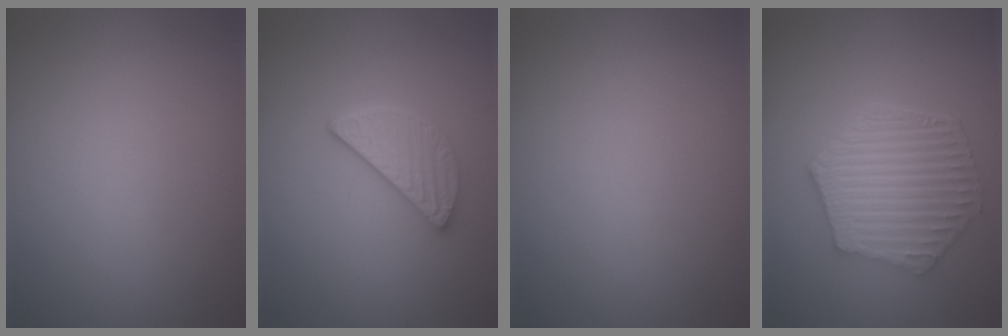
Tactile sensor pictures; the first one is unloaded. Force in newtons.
{"total": 3.1, "press": 2.5, "slide": 1.7}
{"total": 0.0}
{"total": 6.4, "press": 4.8, "slide": 4.2}